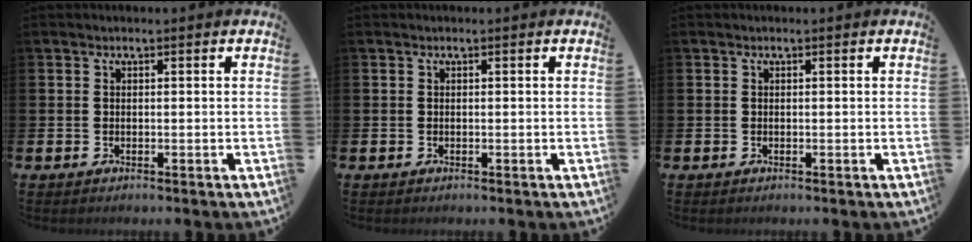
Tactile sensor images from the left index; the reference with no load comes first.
{"total": 0.0}
{"total": 0.0}